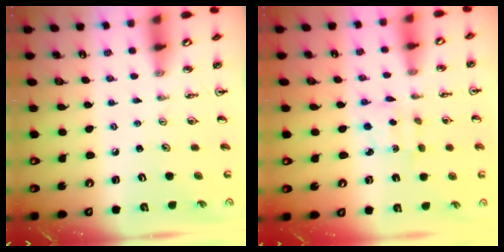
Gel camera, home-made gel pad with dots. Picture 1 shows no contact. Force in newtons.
{"total": 2.4, "press": 2.3, "slide": 0.6}